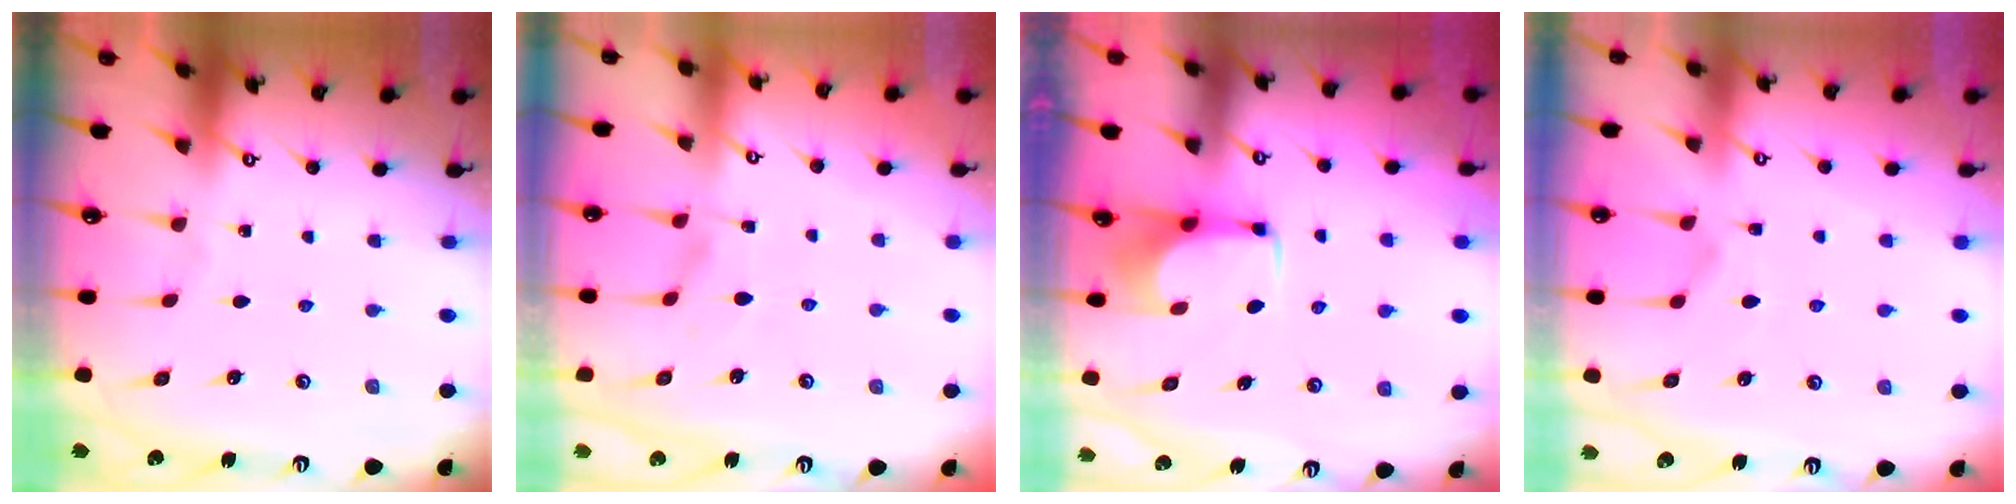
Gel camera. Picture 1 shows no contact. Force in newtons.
{"total": 2.1, "press": 1.9, "slide": 0.9}
{"total": 1.7, "press": 1.6, "slide": 0.5}
{"total": 2.4, "press": 2.1, "slide": 1.1}